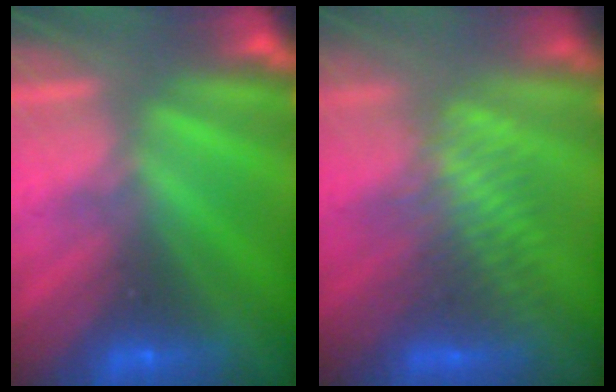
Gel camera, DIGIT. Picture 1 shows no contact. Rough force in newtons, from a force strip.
{"total": 3.0}